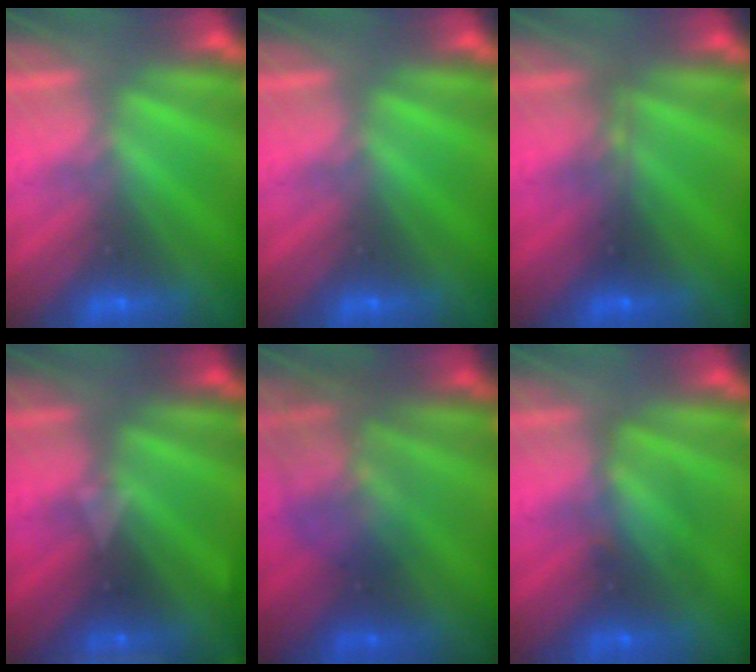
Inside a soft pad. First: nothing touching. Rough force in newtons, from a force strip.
{"total": 0.0}
{"total": 2.2}
{"total": 3.2}
{"total": 2.3}
{"total": 2.4}